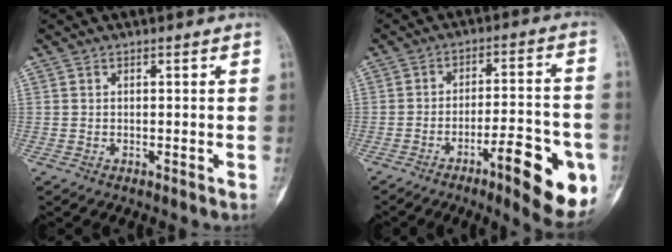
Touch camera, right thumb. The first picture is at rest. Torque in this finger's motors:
{"motor_torque": [0.10, 0.61, 0.67, 0.21, 0.06]}